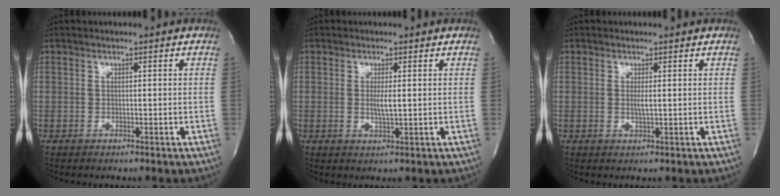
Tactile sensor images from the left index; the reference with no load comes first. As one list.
[{"total": 2.2, "force": [0.2, 0.2, 2.1], "torque": [-0.047, -0.003, 0.005]}, {"total": 1.3, "force": [0.2, 0.1, 1.2], "torque": [-0.032, -0.002, 0.005]}]